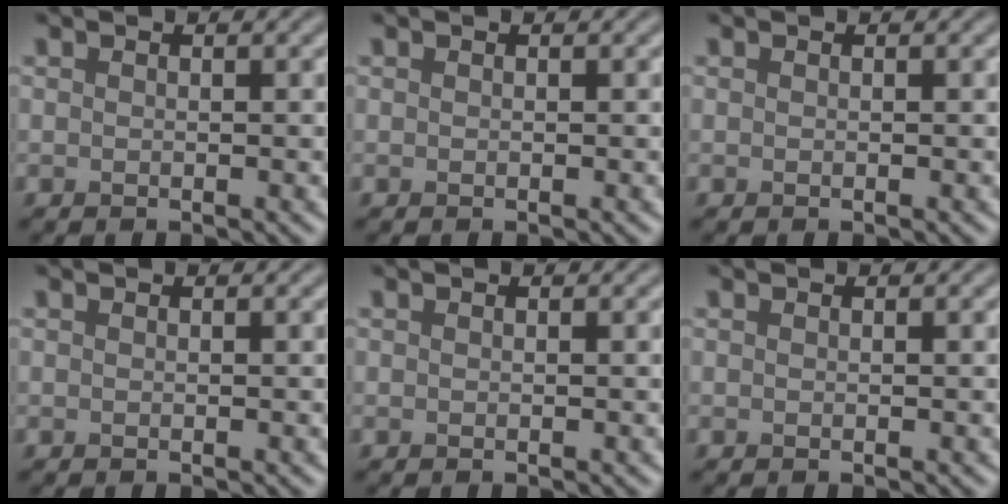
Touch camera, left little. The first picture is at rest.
{"total": 0.0}
{"total": 0.0}
{"total": 0.0}
{"total": 0.0}
{"total": 0.0}